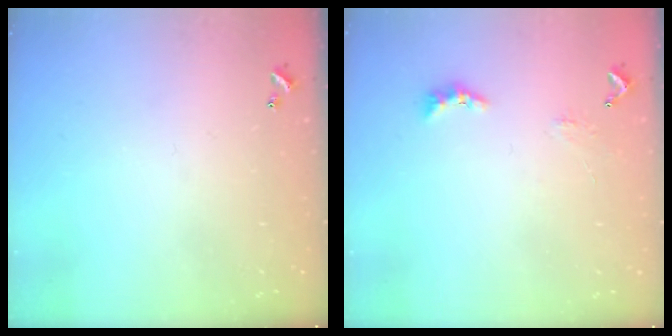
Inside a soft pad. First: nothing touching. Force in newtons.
{"total": 3.9, "press": 3.8, "slide": 0.7}